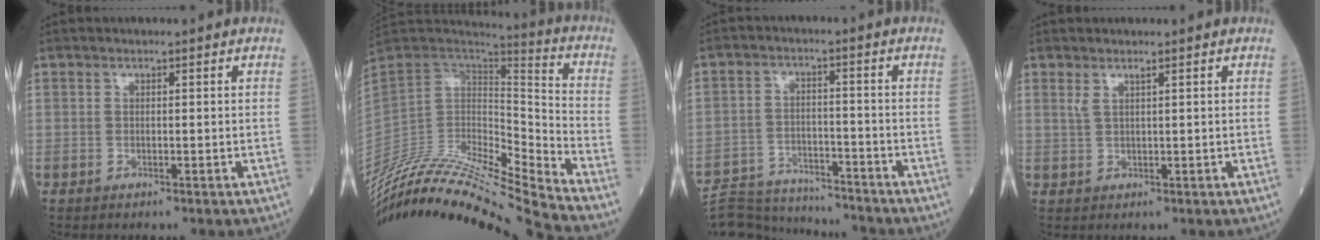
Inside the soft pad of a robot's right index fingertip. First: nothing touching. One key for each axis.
{"total": 28.0, "fx": -25.9, "fy": -0.1, "fz": 10.5, "tx": -0.211, "ty": -0.022, "tz": -0.434}
{"total": 13.7, "fx": -13.3, "fy": 2.2, "fz": 2.1, "tx": -0.042, "ty": 0.015, "tz": -0.204}
{"total": 1.3, "fx": 0.9, "fy": -0.1, "fz": 1.0, "tx": -0.027, "ty": 0.003, "tz": 0.022}